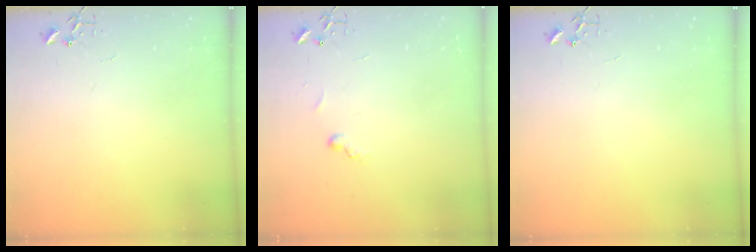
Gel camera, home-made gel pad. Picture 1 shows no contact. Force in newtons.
{"total": 5.6, "press": 5.6, "slide": 0.5}
{"total": 0.0}